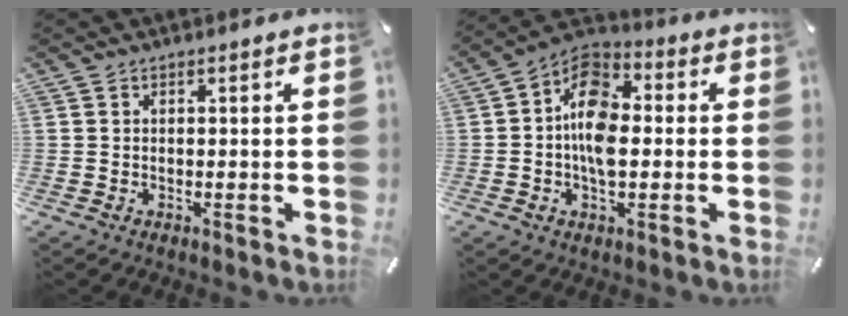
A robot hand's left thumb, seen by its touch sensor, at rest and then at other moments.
{"total": 11.1, "force": [-0.9, 7.0, 8.6], "torque": [-0.153, 0.000, -0.017]}